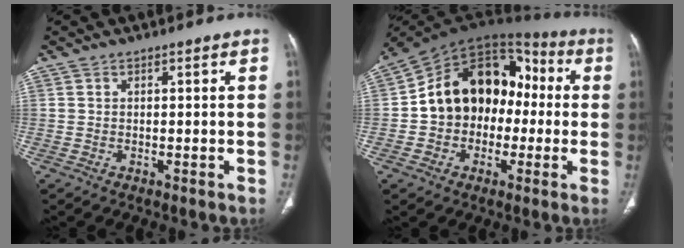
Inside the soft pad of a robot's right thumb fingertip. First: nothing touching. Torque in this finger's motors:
{"motor_torque": [2.40, 2.61, 0.44, -0.21, 0.23]}